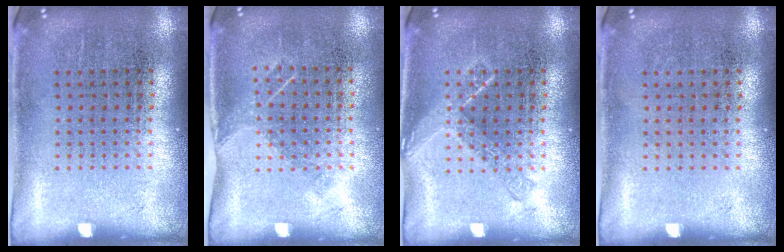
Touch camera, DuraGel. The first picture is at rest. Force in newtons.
{"total": 1.1, "press": 0.8, "slide": 0.6}
{"total": 1.9, "press": 1.9, "slide": 0.3}
{"total": 0.0}